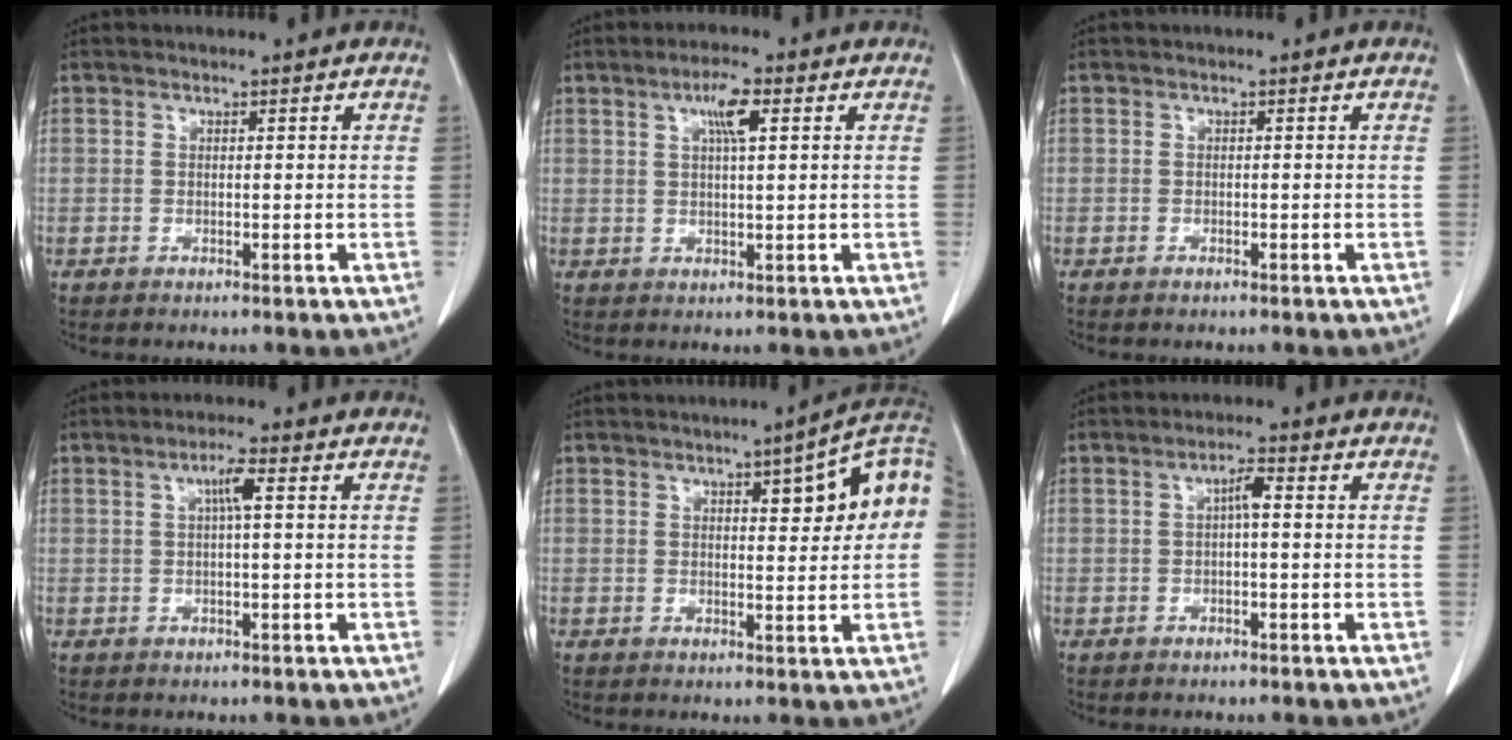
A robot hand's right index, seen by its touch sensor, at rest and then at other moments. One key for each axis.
{"total": 4.3, "fx": 1.8, "fy": 0.6, "fz": 3.8, "tx": -0.071, "ty": 0.002, "tz": 0.031}
{"total": 0.0}
{"total": 2.7, "fx": 0.7, "fy": 0.2, "fz": 2.6, "tx": -0.048, "ty": 0.005, "tz": 0.011}
{"total": 10.1, "fx": 2.5, "fy": 2.0, "fz": 9.6, "tx": -0.125, "ty": 0.027, "tz": 0.029}
{"total": 2.3, "fx": 0.2, "fy": 0.4, "fz": 2.3, "tx": -0.040, "ty": 0.005, "tz": 0.003}